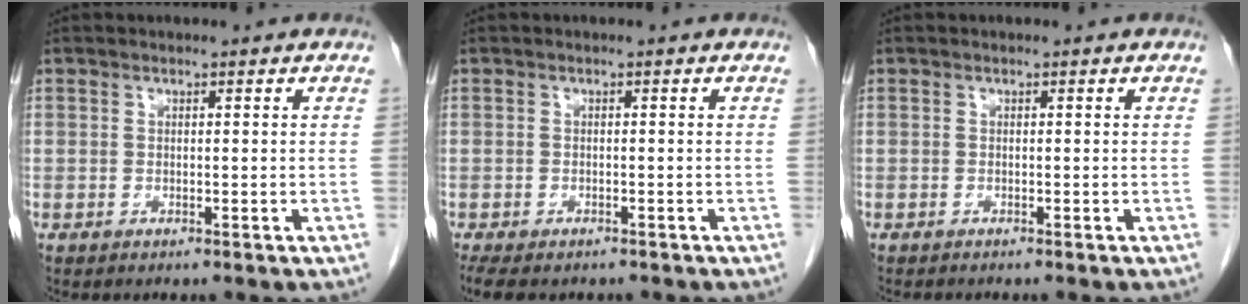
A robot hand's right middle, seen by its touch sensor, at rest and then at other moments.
{"total": 8.2, "force": [-6.3, 3.6, 3.9], "torque": [-0.079, -0.012, -0.088]}
{"total": 0.9, "force": [-0.8, -0.1, 0.3], "torque": [-0.010, -0.004, -0.013]}